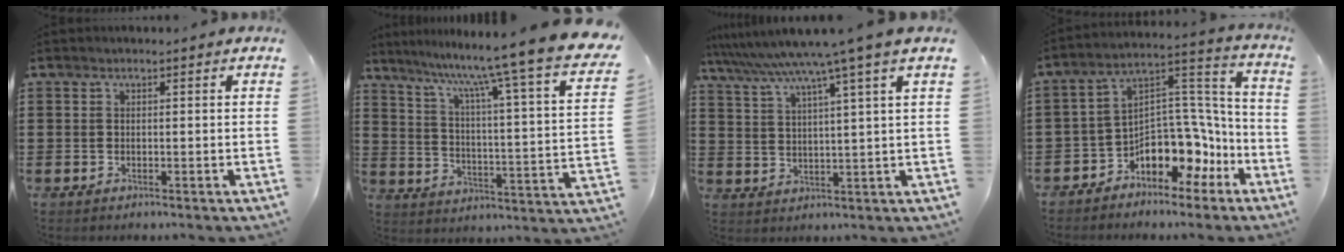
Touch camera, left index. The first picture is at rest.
{"total": 10.0, "force": [8.3, -1.9, 5.3], "torque": [-0.114, -0.076, 0.122]}
{"total": 6.9, "force": [5.1, -1.0, 4.4], "torque": [-0.105, -0.033, 0.081]}
{"total": 7.4, "force": [-5.1, 4.9, 2.3], "torque": [-0.045, -0.008, -0.095]}